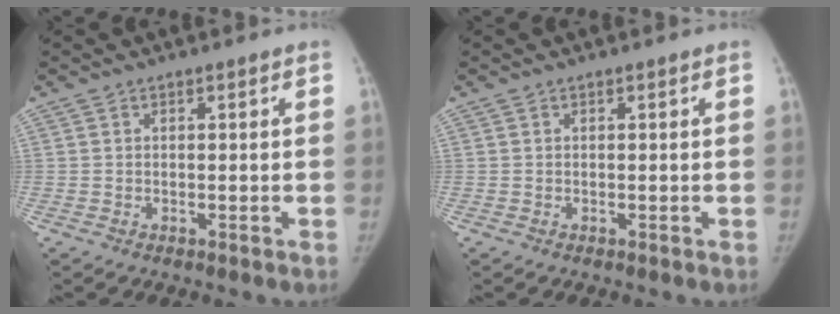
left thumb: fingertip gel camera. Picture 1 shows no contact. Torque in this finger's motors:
{"motor_torque": [0.01, -0.01, 0.00, 0.08, 0.00]}